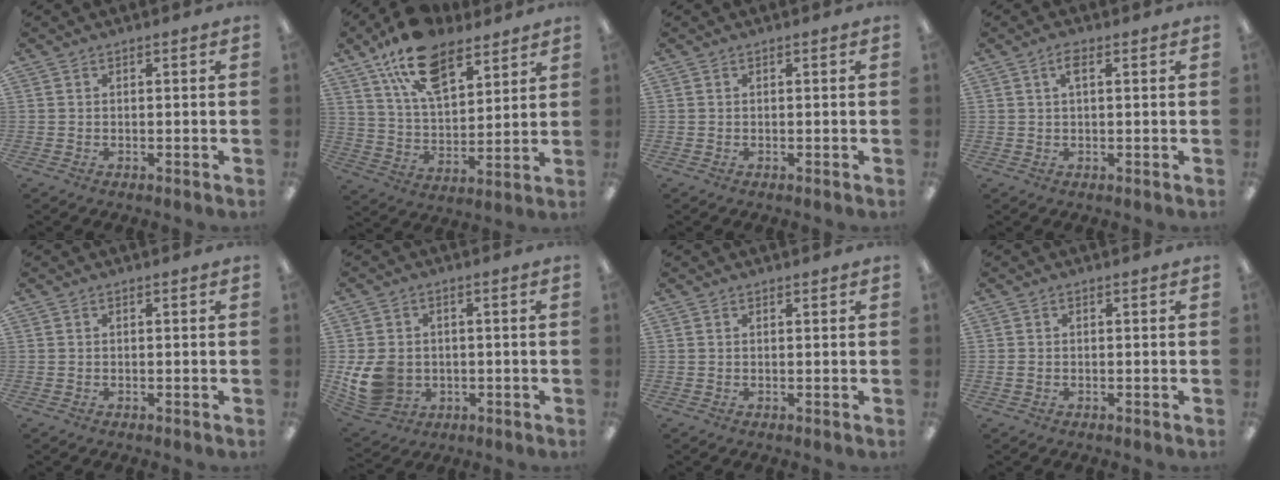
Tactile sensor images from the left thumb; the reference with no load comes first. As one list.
[{"total": 17.3, "force": [11.6, 8.5, 9.6], "torque": [-0.173, -0.050, 0.208]}, {"total": 0.0}, {"total": 3.0, "force": [1.3, 1.0, 2.5], "torque": [-0.047, 0.004, 0.018]}, {"total": 0.0}, {"total": 10.5, "force": [-1.0, 8.8, 5.6], "torque": [-0.124, 0.008, -0.011]}, {"total": 0.5, "force": [0.5, 0.2, 0.0], "torque": [0.008, -0.003, 0.007]}, {"total": 0.9, "force": [-0.2, 0.7, 0.7], "torque": [-0.012, 0.002, -0.004]}]